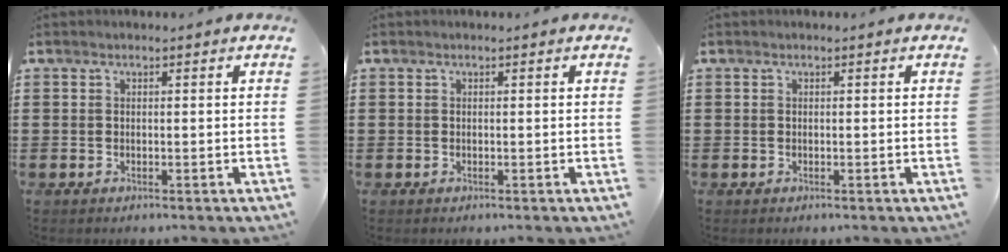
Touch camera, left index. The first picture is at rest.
{"total": 0.0}
{"total": 0.0}